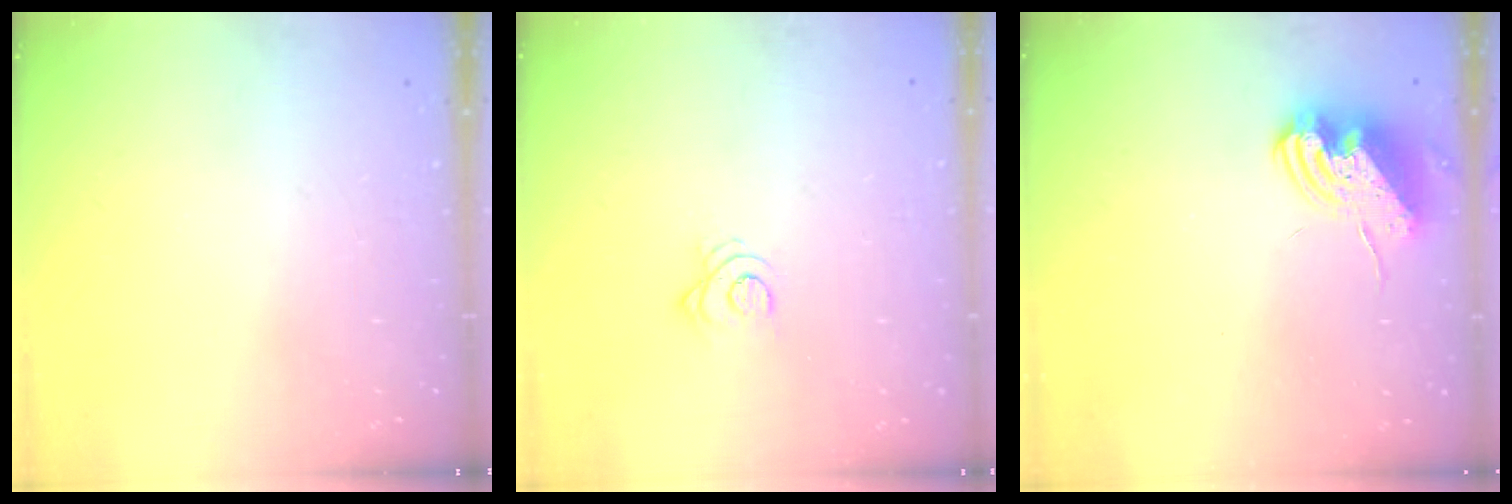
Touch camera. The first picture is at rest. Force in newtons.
{"total": 3.4, "press": 3.4, "slide": 0.5}
{"total": 8.9, "press": 8.9, "slide": 0.4}